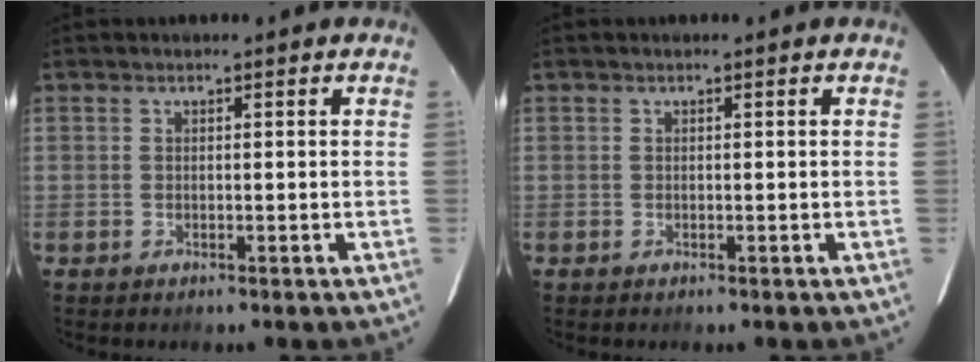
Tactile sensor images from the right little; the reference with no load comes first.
{"total": 0.0}